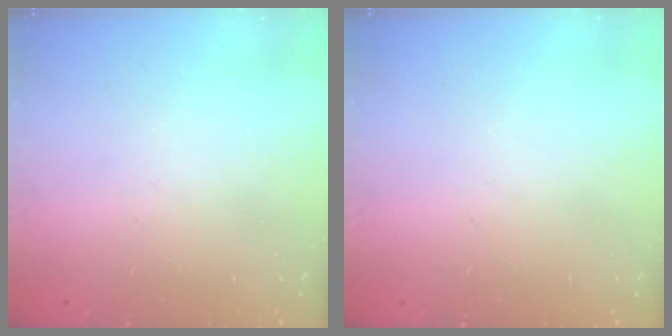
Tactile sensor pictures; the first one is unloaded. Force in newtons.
{"total": 0.0}